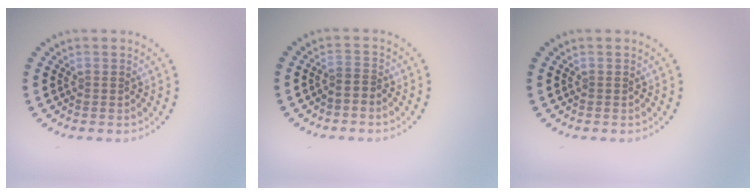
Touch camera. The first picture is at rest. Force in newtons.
{"total": 0.9, "press": 0.6, "slide": 0.7}
{"total": 0.0}